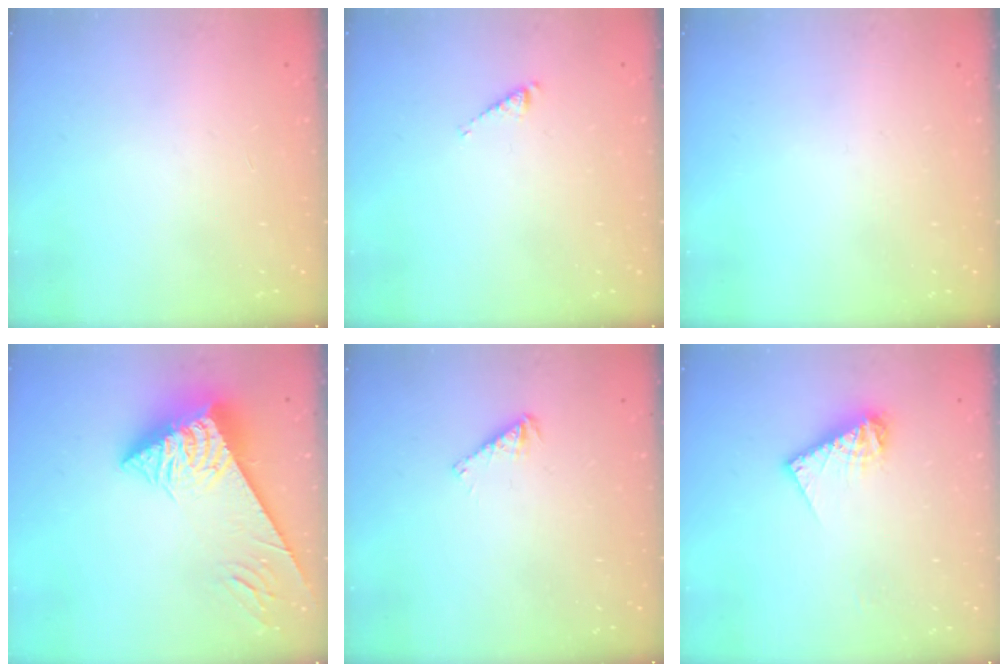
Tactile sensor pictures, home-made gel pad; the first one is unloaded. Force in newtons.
{"total": 2.7, "press": 2.7, "slide": 0.4}
{"total": 0.0}
{"total": 7.8, "press": 7.7, "slide": 0.8}
{"total": 3.7, "press": 3.7, "slide": 0.1}
{"total": 10.0, "press": 10.0, "slide": 0.8}